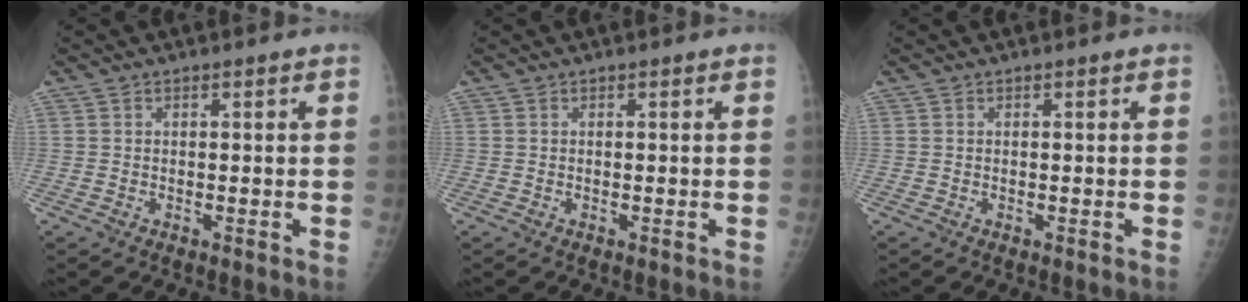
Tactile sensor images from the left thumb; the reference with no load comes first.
{"total": 0.0}
{"total": 0.0}